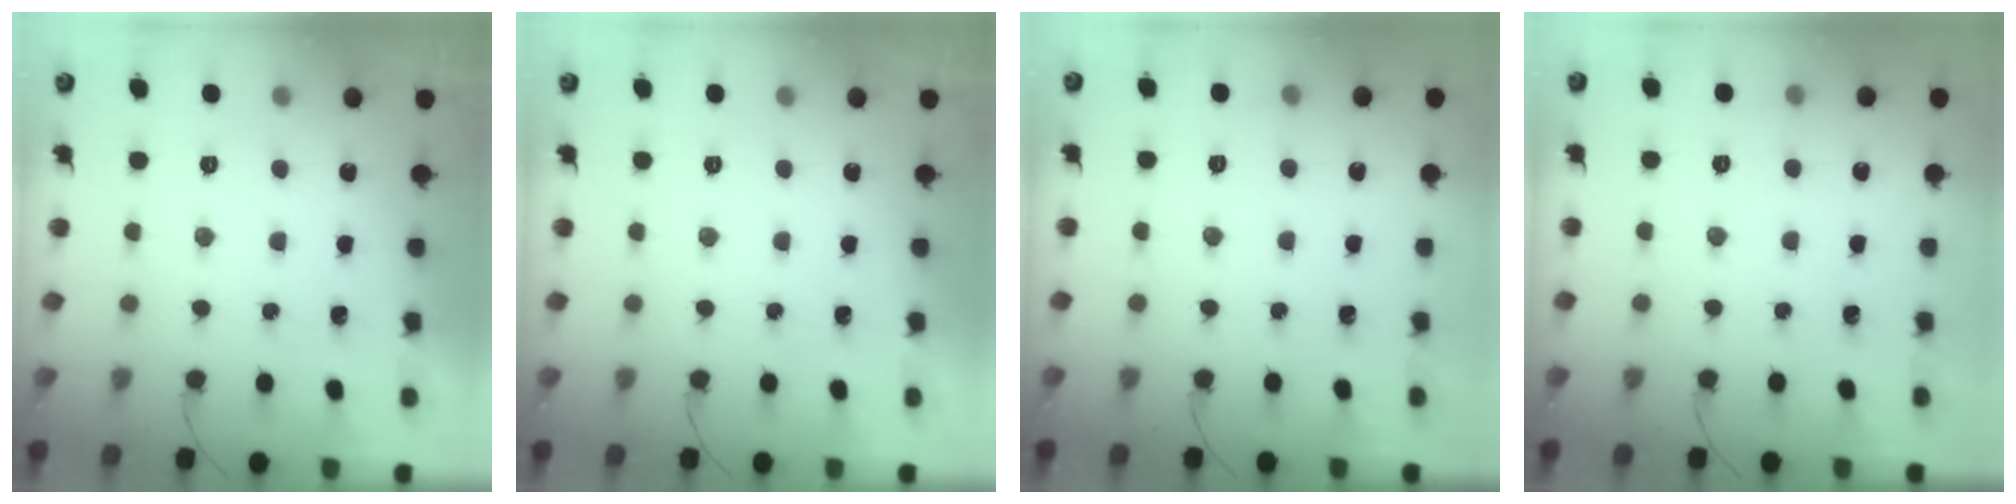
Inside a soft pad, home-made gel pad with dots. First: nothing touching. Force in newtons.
{"total": 0.0}
{"total": 3.4, "press": 3.3, "slide": 1.0}
{"total": 3.6, "press": 3.5, "slide": 0.9}